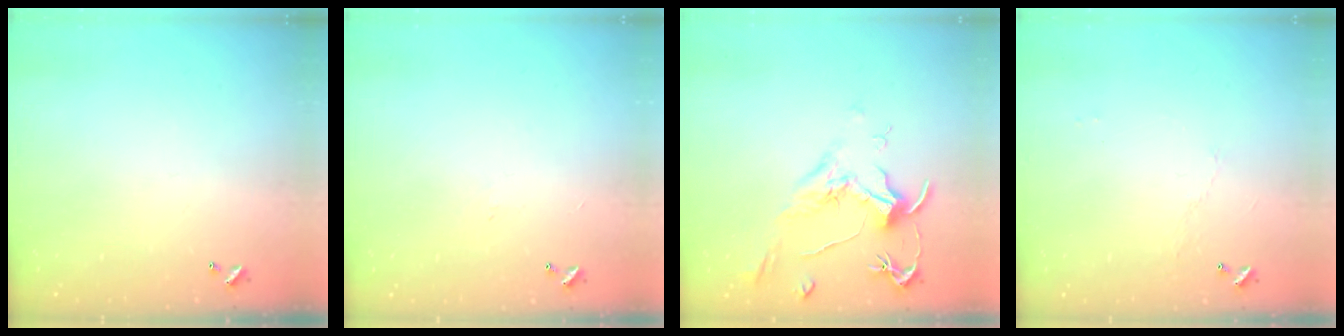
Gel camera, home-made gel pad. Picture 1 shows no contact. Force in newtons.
{"total": 0.0}
{"total": 2.1, "press": 2.0, "slide": 0.8}
{"total": 2.9, "press": 2.8, "slide": 0.6}